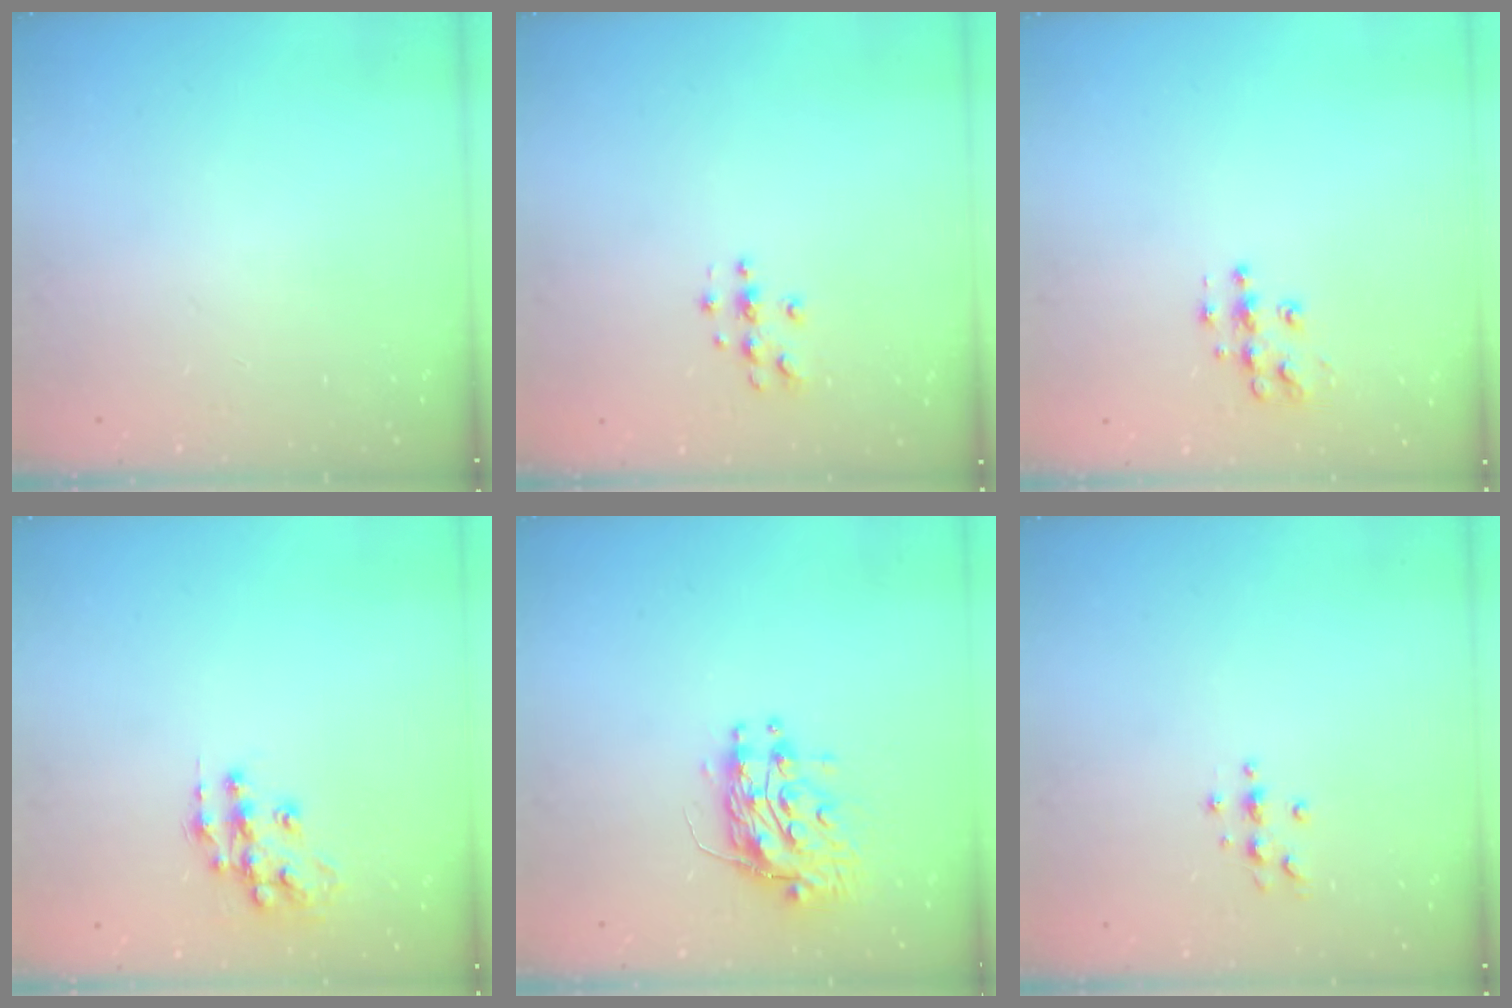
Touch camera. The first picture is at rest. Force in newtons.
{"total": 4.0, "press": 4.0, "slide": 0.5}
{"total": 8.5, "press": 8.5, "slide": 0.5}
{"total": 11.5, "press": 11.5, "slide": 0.7}
{"total": 10.6, "press": 10.5, "slide": 0.8}
{"total": 3.7, "press": 3.6, "slide": 0.5}